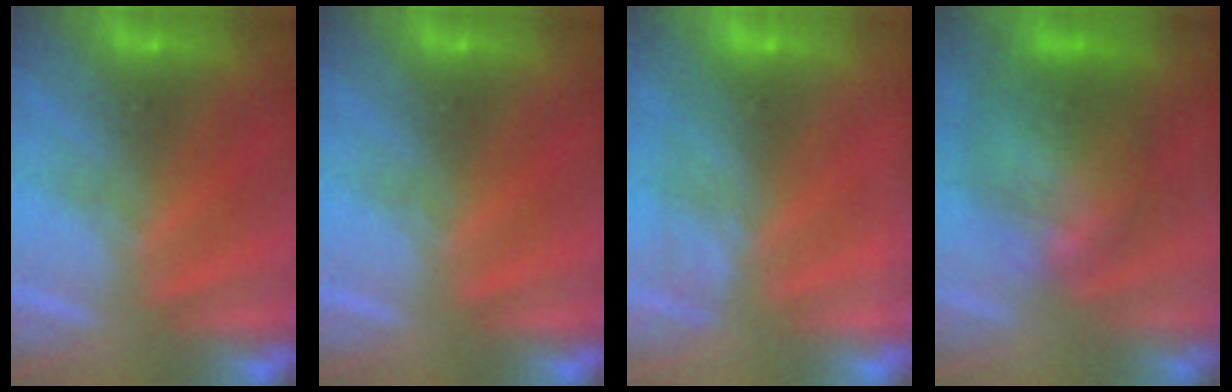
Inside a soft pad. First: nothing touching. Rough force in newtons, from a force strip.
{"total": 0.0}
{"total": 2.2}
{"total": 8.1}